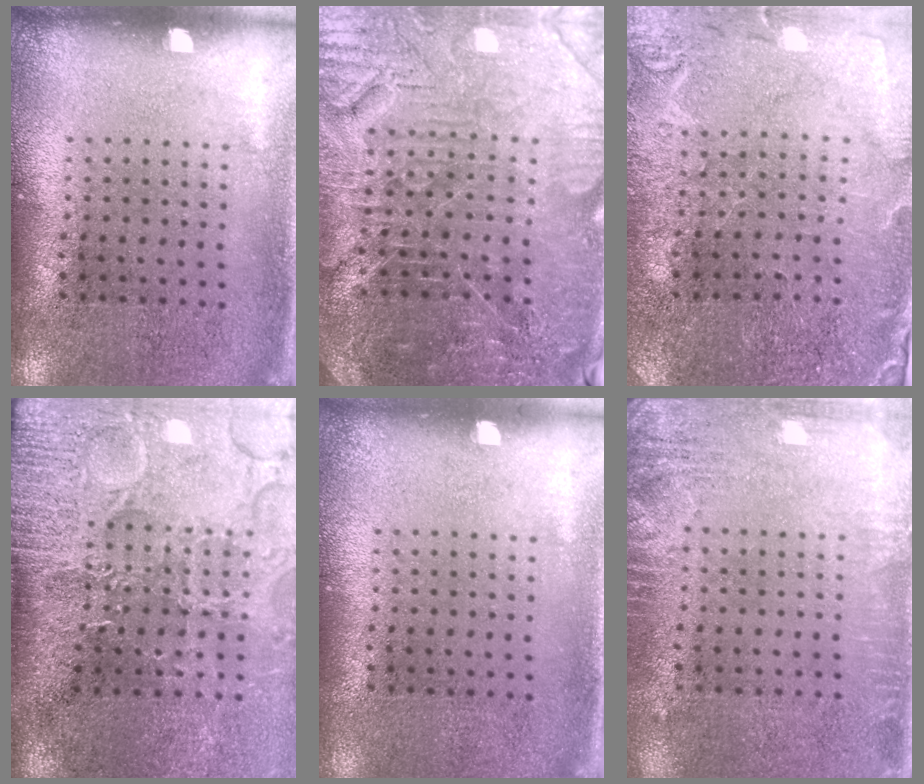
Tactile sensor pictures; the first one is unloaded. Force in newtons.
{"total": 4.6, "press": 4.4, "slide": 1.3}
{"total": 0.5, "press": 0.5, "slide": 0.2}
{"total": 4.5, "press": 3.8, "slide": 2.6}
{"total": 0.0}
{"total": 2.7, "press": 2.7, "slide": 0.4}